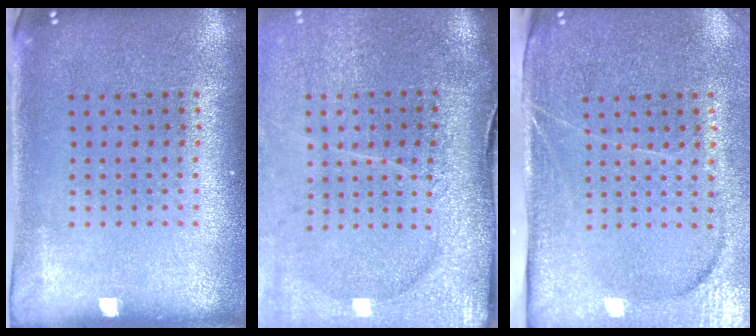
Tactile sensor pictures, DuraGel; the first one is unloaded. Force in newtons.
{"total": 4.6, "press": 3.7, "slide": 2.8}
{"total": 4.0, "press": 3.4, "slide": 2.2}